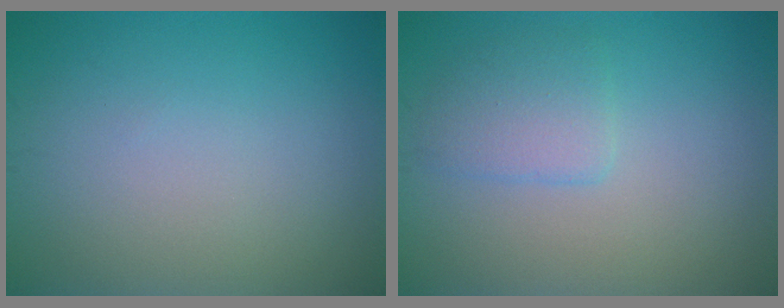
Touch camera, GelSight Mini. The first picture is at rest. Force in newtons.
{"total": 2.4, "press": 2.4, "slide": 0.2}